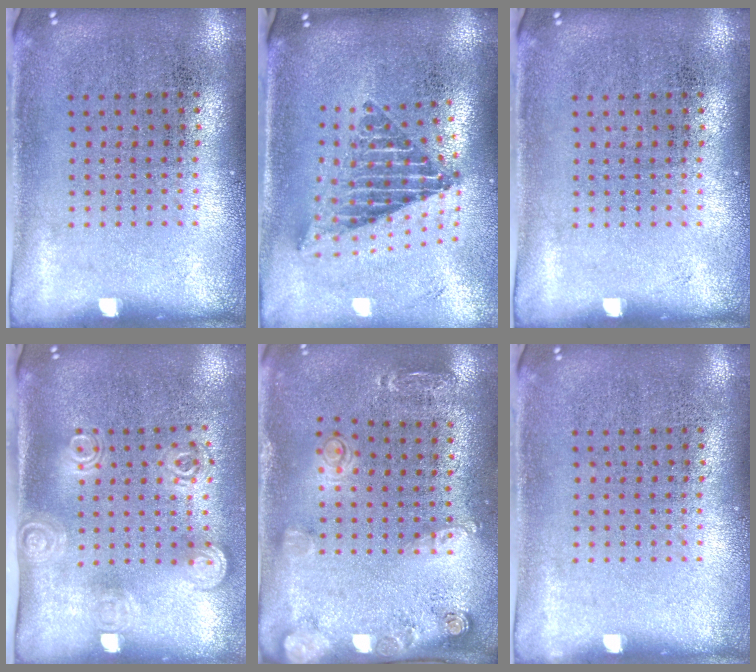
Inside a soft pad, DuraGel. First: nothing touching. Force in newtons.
{"total": 2.4, "press": 1.7, "slide": 1.7}
{"total": 0.0}
{"total": 1.8, "press": 1.3, "slide": 1.2}
{"total": 1.5, "press": 1.4, "slide": 0.7}
{"total": 0.0}